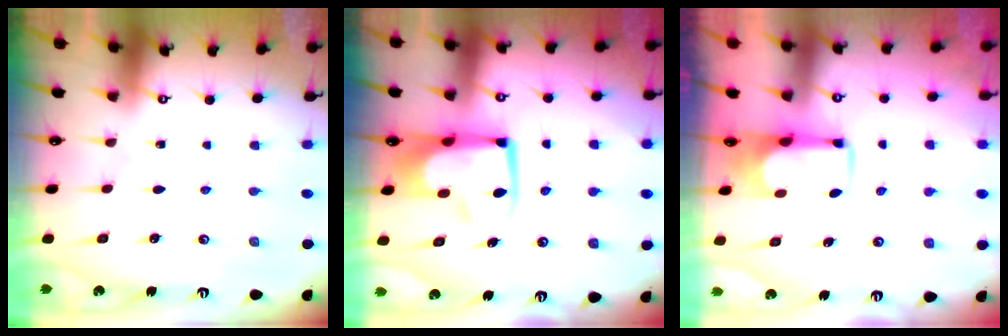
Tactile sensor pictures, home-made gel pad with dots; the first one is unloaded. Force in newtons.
{"total": 11.3, "press": 11.2, "slide": 1.4}
{"total": 3.7, "press": 3.7, "slide": 0.2}